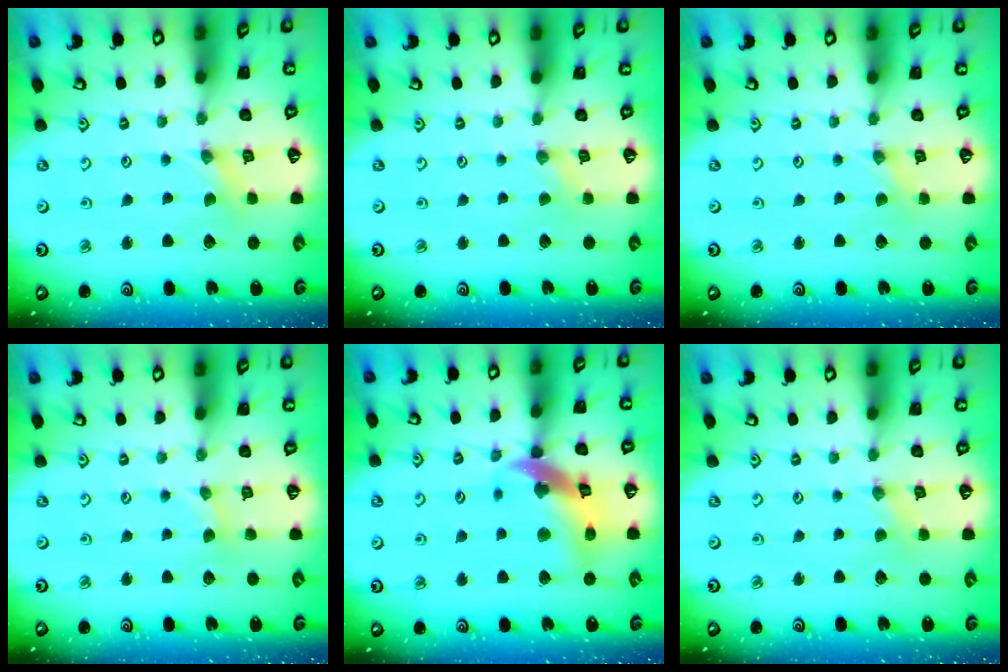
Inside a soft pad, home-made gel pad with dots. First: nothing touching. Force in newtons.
{"total": 0.0}
{"total": 0.0}
{"total": 1.7, "press": 1.7, "slide": 0.3}
{"total": 14.4, "press": 14.3, "slide": 2.0}
{"total": 1.8, "press": 1.7, "slide": 0.4}